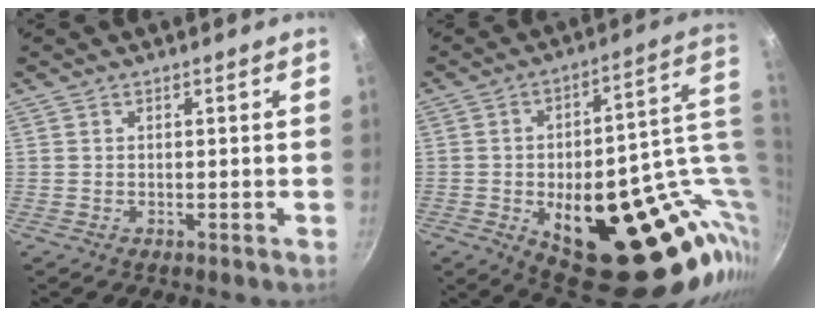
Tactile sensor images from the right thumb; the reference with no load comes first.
{"total": 33.3, "force": [-5.3, 16.1, 28.7], "torque": [-0.314, 0.006, -0.048]}